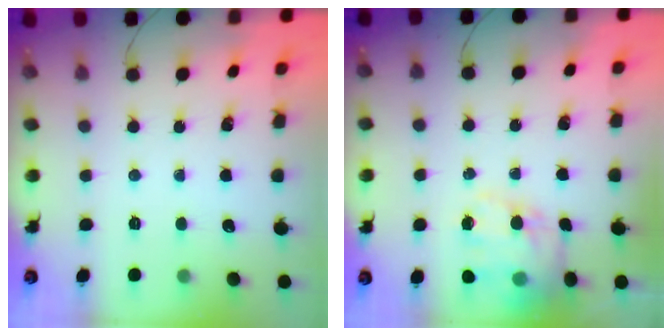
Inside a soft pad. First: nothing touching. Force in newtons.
{"total": 14.2, "press": 13.7, "slide": 3.5}